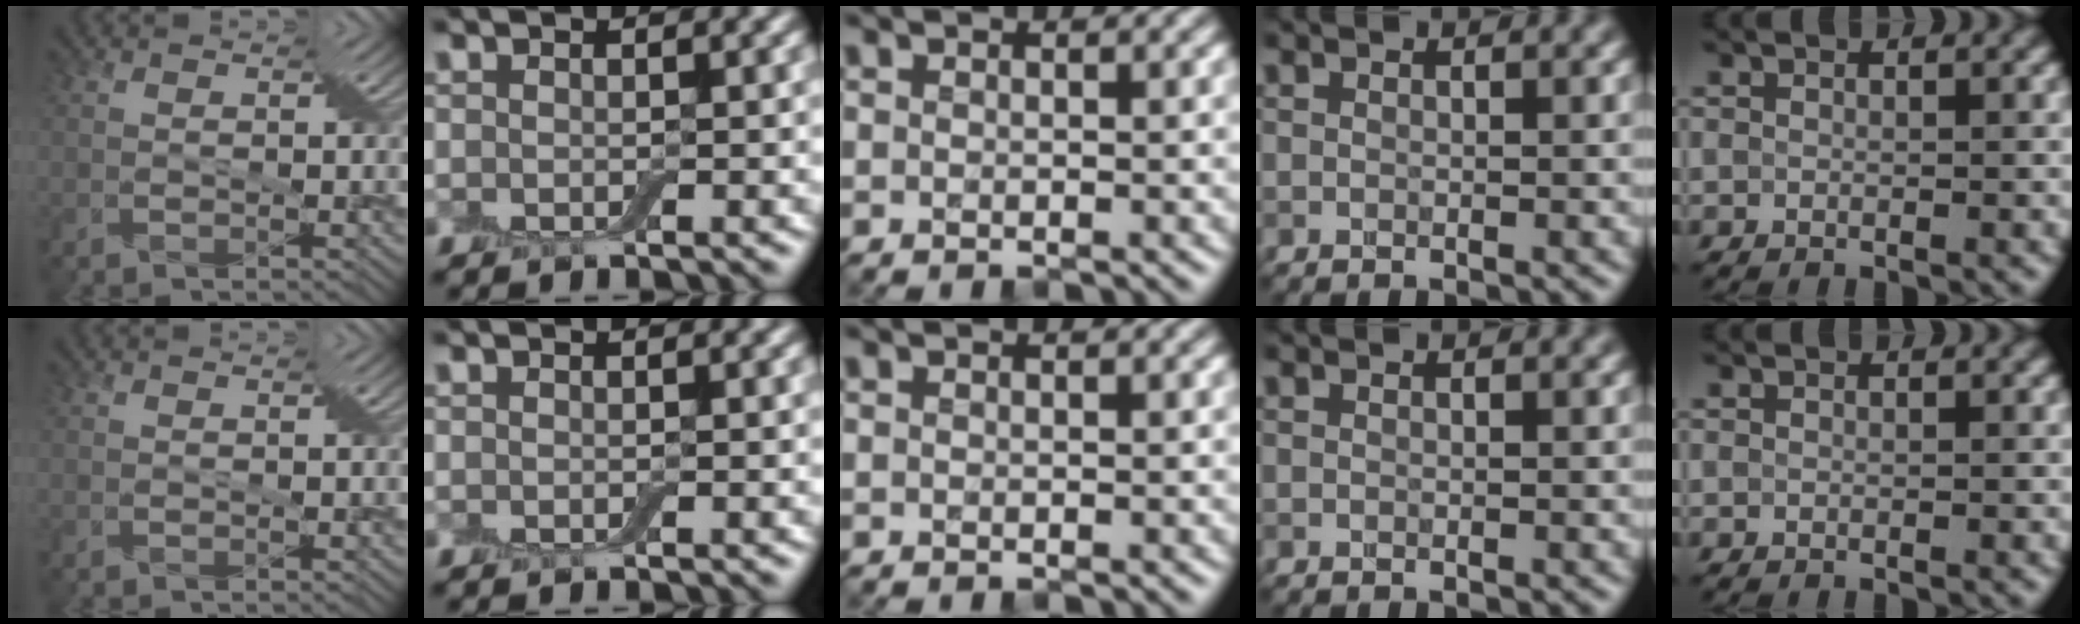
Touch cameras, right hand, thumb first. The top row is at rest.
{}